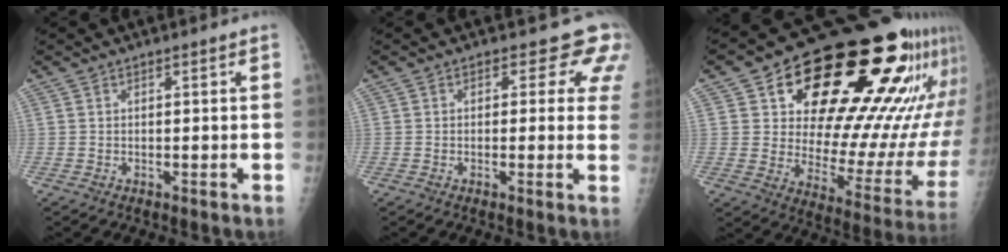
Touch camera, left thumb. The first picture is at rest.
{"total": 6.6, "force": [4.4, 4.1, 2.8], "torque": [0.012, -0.015, 0.026]}
{"total": 32.0, "force": [15.7, 12.9, 24.7], "torque": [-0.307, -0.021, 0.246]}